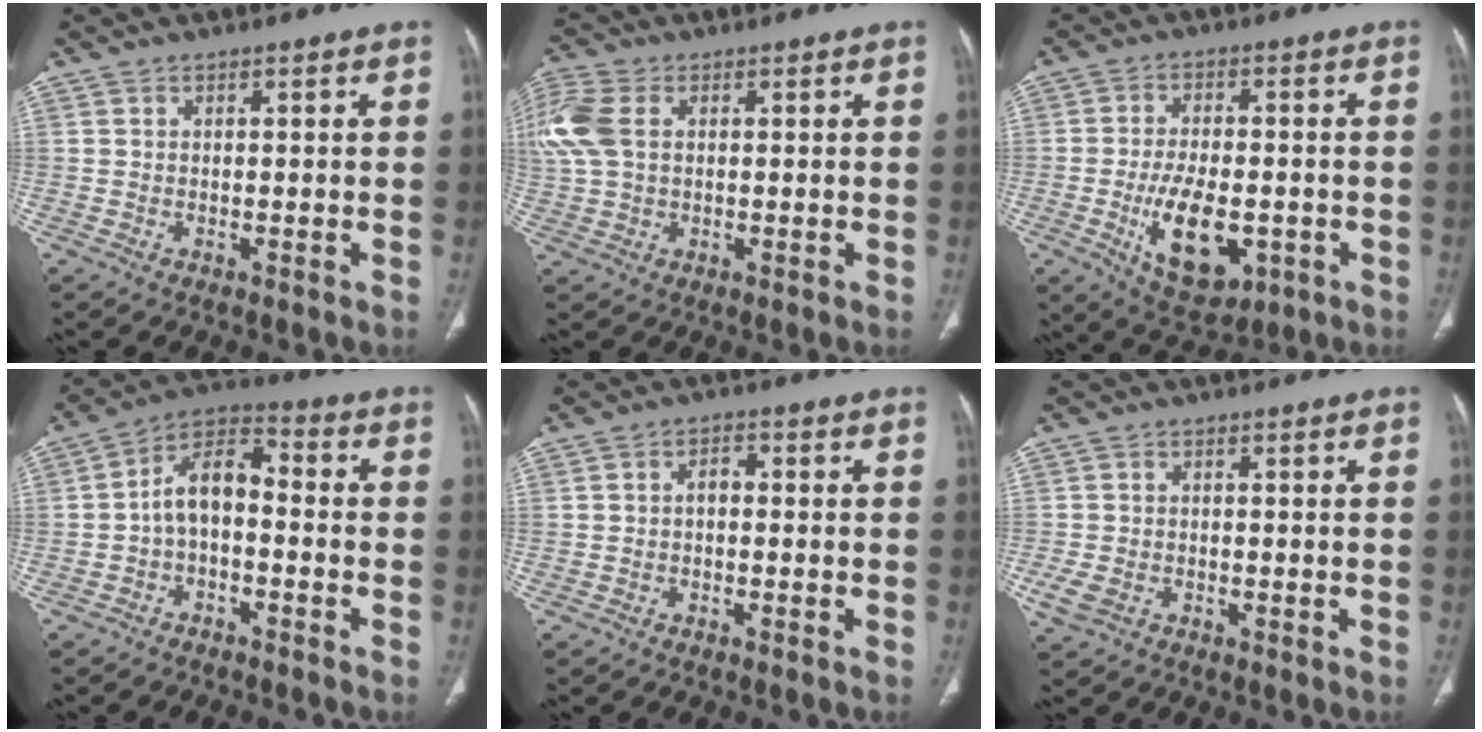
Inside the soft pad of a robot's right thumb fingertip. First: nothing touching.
{"total": 11.5, "force": [2.6, 7.7, 8.1], "torque": [-0.220, 0.017, 0.054]}
{"total": 12.7, "force": [-3.6, 6.7, 10.2], "torque": [-0.156, 0.002, -0.044]}
{"total": 8.9, "force": [-1.5, 5.2, 7.1], "torque": [-0.112, 0.042, -0.041]}
{"total": 2.3, "force": [-0.4, 1.4, 1.7], "torque": [-0.023, 0.012, -0.011]}
{"total": 3.7, "force": [-1.3, 2.7, 2.2], "torque": [-0.050, 0.002, -0.021]}